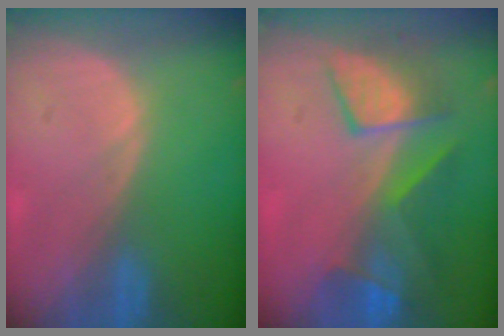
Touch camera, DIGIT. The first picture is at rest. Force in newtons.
{"total": 7.5, "press": 7.4, "slide": 1.2}